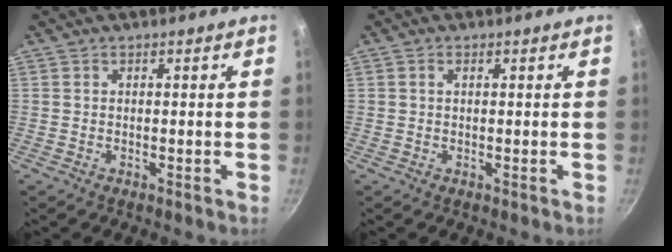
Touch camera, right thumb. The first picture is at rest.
{"total": 0.9, "force": [0.3, 0.5, 0.7], "torque": [-0.011, 0.004, 0.005]}